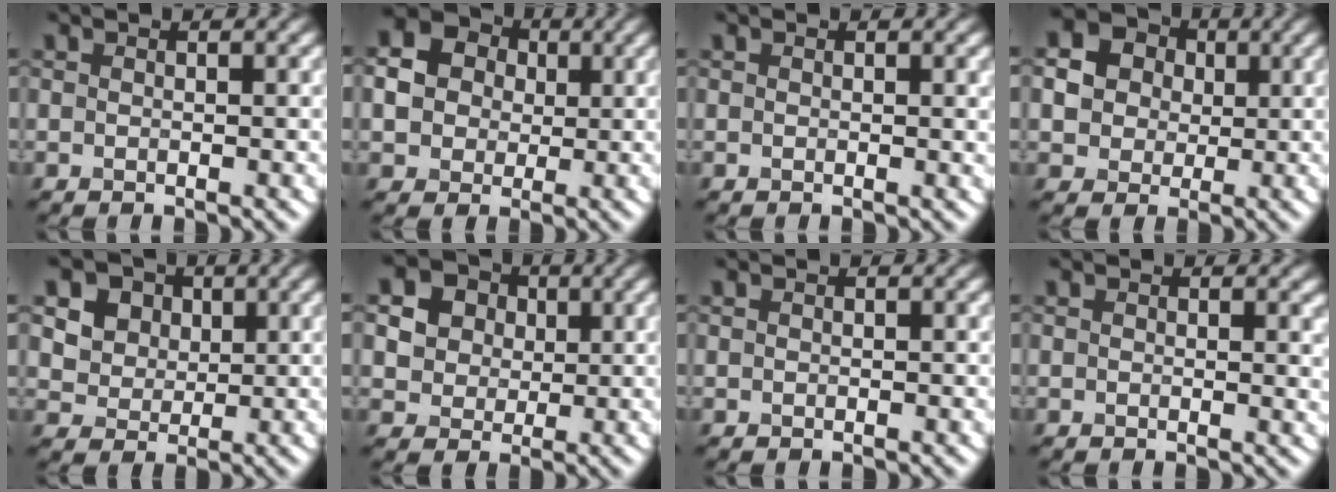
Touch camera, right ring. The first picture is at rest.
{"total": 10.7, "force": [2.5, 9.6, 4.2], "torque": [-0.123, 0.037, 0.036]}
{"total": 0.7, "force": [0.2, 0.1, 0.7], "torque": [-0.007, 0.000, 0.002]}
{"total": 12.6, "force": [3.7, 11.1, 4.7], "torque": [-0.142, 0.040, 0.055]}
{"total": 9.7, "force": [4.7, 7.3, 4.3], "torque": [-0.096, 0.021, 0.068]}
{"total": 8.8, "force": [3.5, 7.1, 3.7], "torque": [-0.099, 0.030, 0.050]}
{"total": 0.0}
{"total": 1.0, "force": [0.4, 0.2, 0.9], "torque": [-0.008, -0.001, 0.005]}